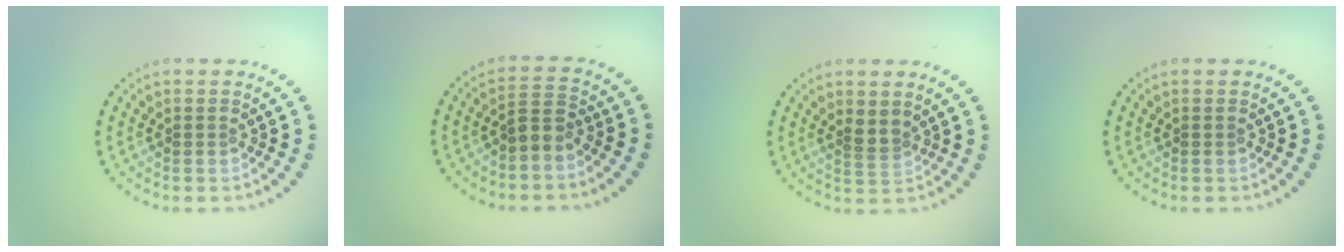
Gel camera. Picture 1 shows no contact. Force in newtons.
{"total": 2.1, "press": 1.8, "slide": 1.1}
{"total": 1.7, "press": 1.2, "slide": 1.2}
{"total": 0.0}